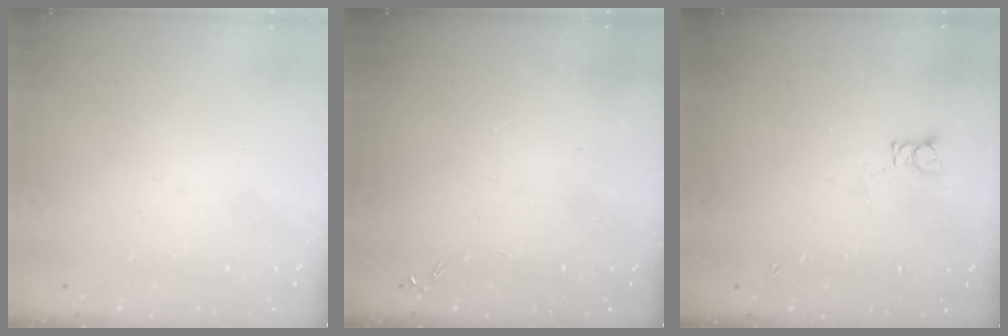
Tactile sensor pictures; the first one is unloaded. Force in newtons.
{"total": 0.0}
{"total": 3.1, "press": 3.1, "slide": 0.3}